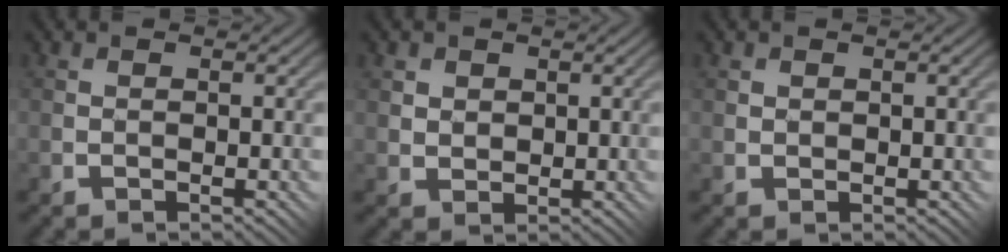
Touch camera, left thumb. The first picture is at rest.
{"total": 3.0, "force": [1.7, 2.4, 0.5], "torque": [-0.032, 0.002, 0.033]}
{"total": 1.0, "force": [0.6, 0.8, -0.1], "torque": [-0.002, -0.002, 0.012]}